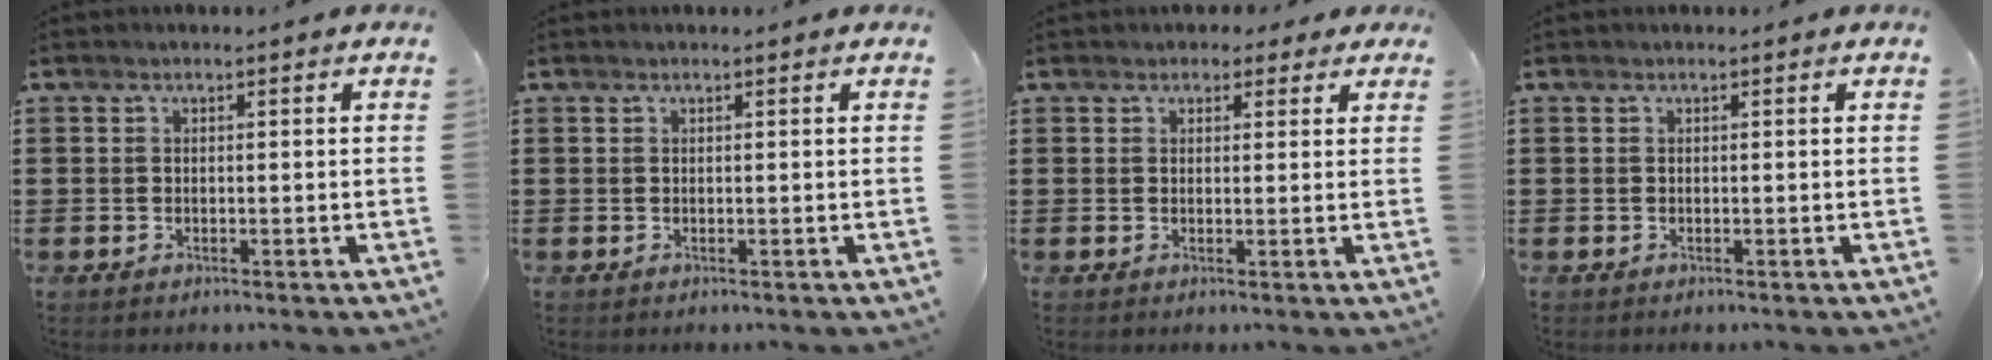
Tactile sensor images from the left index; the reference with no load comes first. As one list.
[{"total": 0.0}, {"total": 2.0, "force": [1.5, 1.3, 0.3], "torque": [-0.005, 0.006, 0.026]}, {"total": 0.0}]